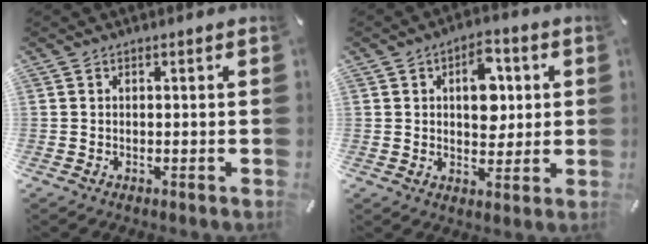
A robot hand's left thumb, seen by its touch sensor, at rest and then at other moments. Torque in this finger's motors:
{"motor_torque": [1.18, 1.18, 0.38, -0.39, 0.06]}